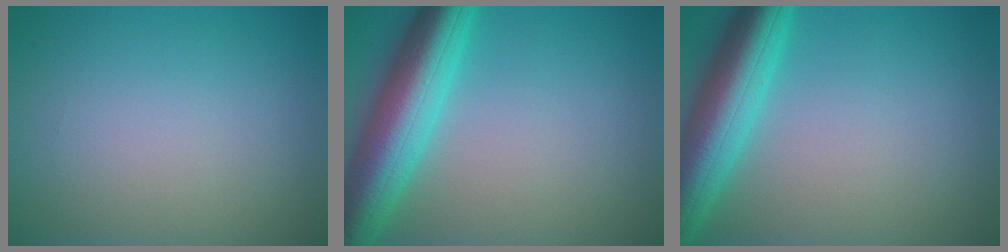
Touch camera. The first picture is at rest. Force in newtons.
{"total": 8.6, "press": 8.6, "slide": 0.4}
{"total": 7.5, "press": 7.5, "slide": 0.4}